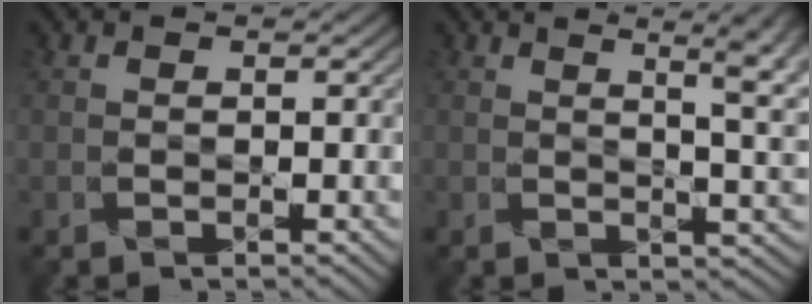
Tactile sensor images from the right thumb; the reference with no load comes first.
{"total": 6.4, "force": [2.9, 1.8, 5.3], "torque": [-0.058, 0.018, 0.035]}